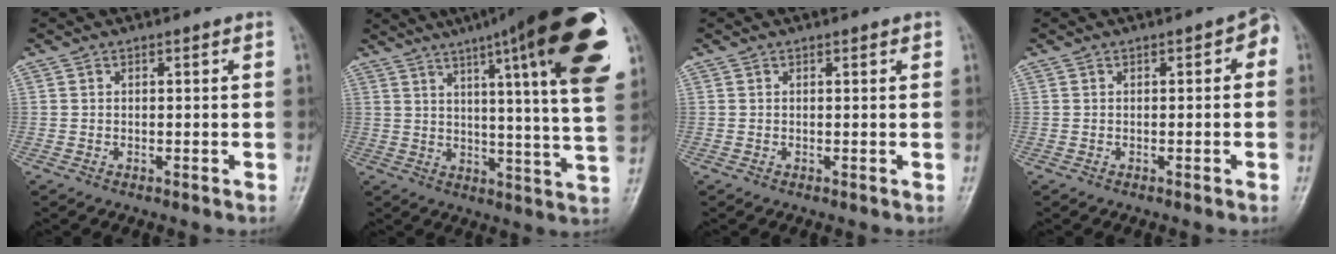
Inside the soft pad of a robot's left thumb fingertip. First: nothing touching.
{"total": 27.7, "force": [13.9, 4.1, 23.6], "torque": [-0.287, -0.023, 0.183]}
{"total": 0.7, "force": [0.3, 0.2, 0.6], "torque": [-0.010, 0.001, 0.002]}
{"total": 2.9, "force": [0.0, 1.5, 2.5], "torque": [-0.017, 0.015, -0.009]}